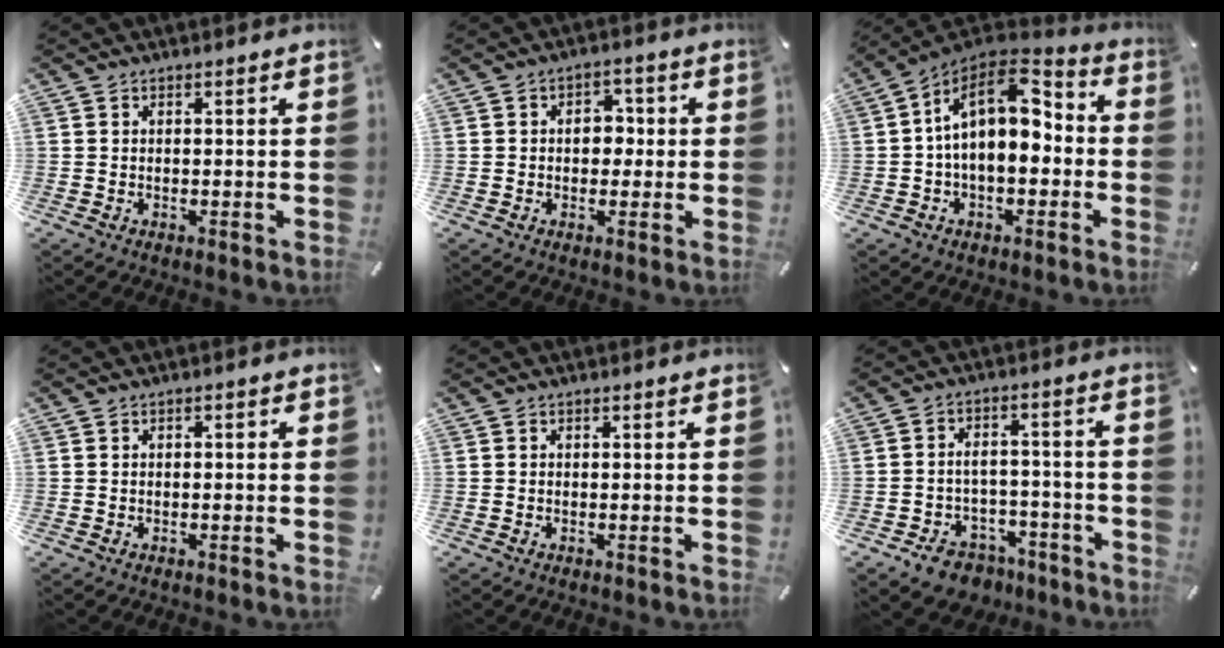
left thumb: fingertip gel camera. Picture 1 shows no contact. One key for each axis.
{"total": 5.4, "fx": -0.2, "fy": 3.9, "fz": 3.7, "tx": -0.040, "ty": 0.000, "tz": -0.013}
{"total": 15.0, "fx": 2.0, "fy": 9.5, "fz": 11.5, "tx": -0.196, "ty": -0.010, "tz": 0.034}
{"total": 0.6, "fx": -0.3, "fy": 0.3, "fz": 0.5, "tx": -0.008, "ty": 0.000, "tz": -0.006}
{"total": 0.0}
{"total": 8.0, "fx": -4.7, "fy": 5.8, "fz": 2.9, "tx": -0.028, "ty": 0.043, "tz": -0.077}